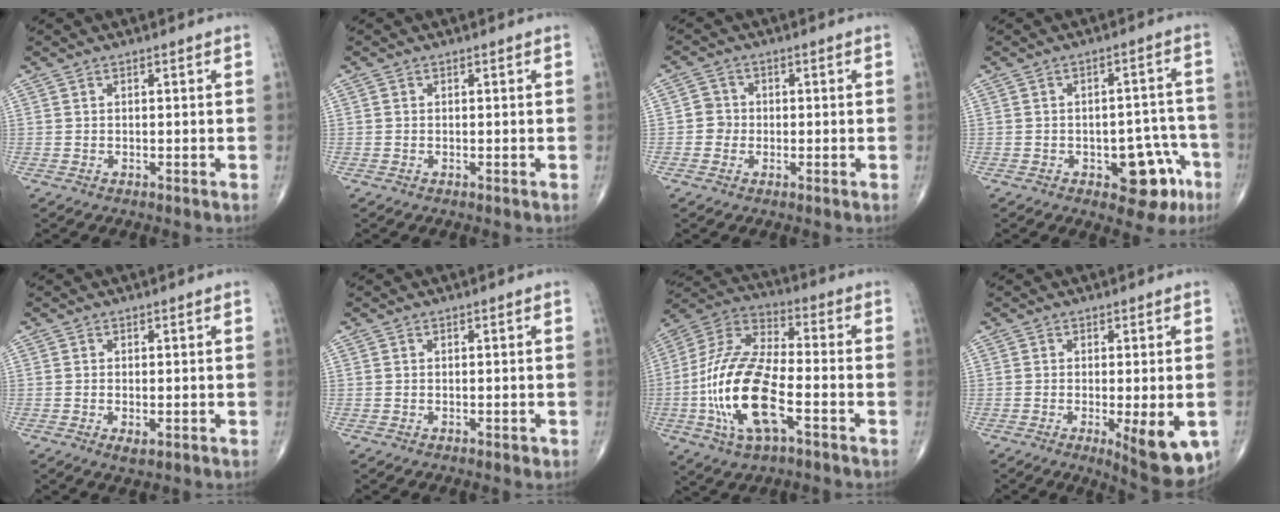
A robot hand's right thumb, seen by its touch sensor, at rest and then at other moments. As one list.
[{"total": 0.0}, {"total": 2.9, "force": [-0.5, 2.8, 0.6], "torque": [0.009, 0.009, -0.015]}, {"total": 10.2, "force": [-4.5, 5.4, 7.3], "torque": [-0.049, 0.036, -0.049]}, {"total": 0.8, "force": [-0.2, 0.4, 0.6], "torque": [-0.012, -0.002, -0.002]}, {"total": 0.5, "force": [-0.2, 0.3, 0.3], "torque": [-0.002, 0.000, -0.004]}, {"total": 19.7, "force": [-5.5, 8.2, 17.1], "torque": [-0.356, 0.025, -0.100]}, {"total": 9.6, "force": [-3.0, 2.8, 8.7], "torque": [-0.111, -0.019, -0.036]}]